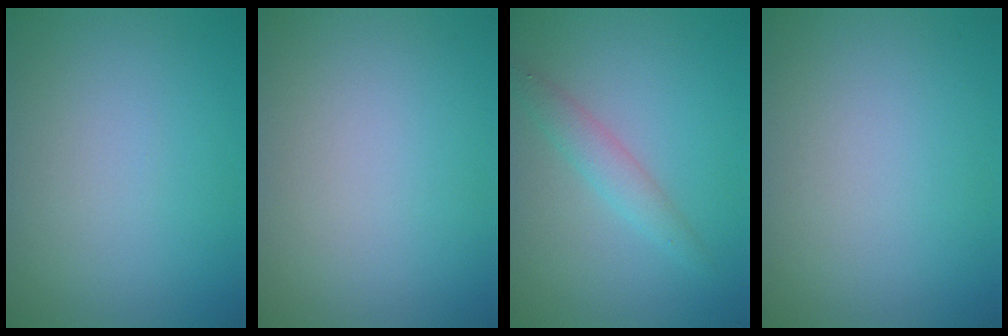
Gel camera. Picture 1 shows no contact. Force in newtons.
{"total": 0.0}
{"total": 2.2, "press": 2.2, "slide": 0.0}
{"total": 0.0}